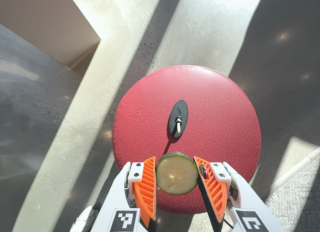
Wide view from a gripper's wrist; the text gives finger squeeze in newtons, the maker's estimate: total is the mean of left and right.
{"total": 9.5, "left": 9.6, "right": 9.4}